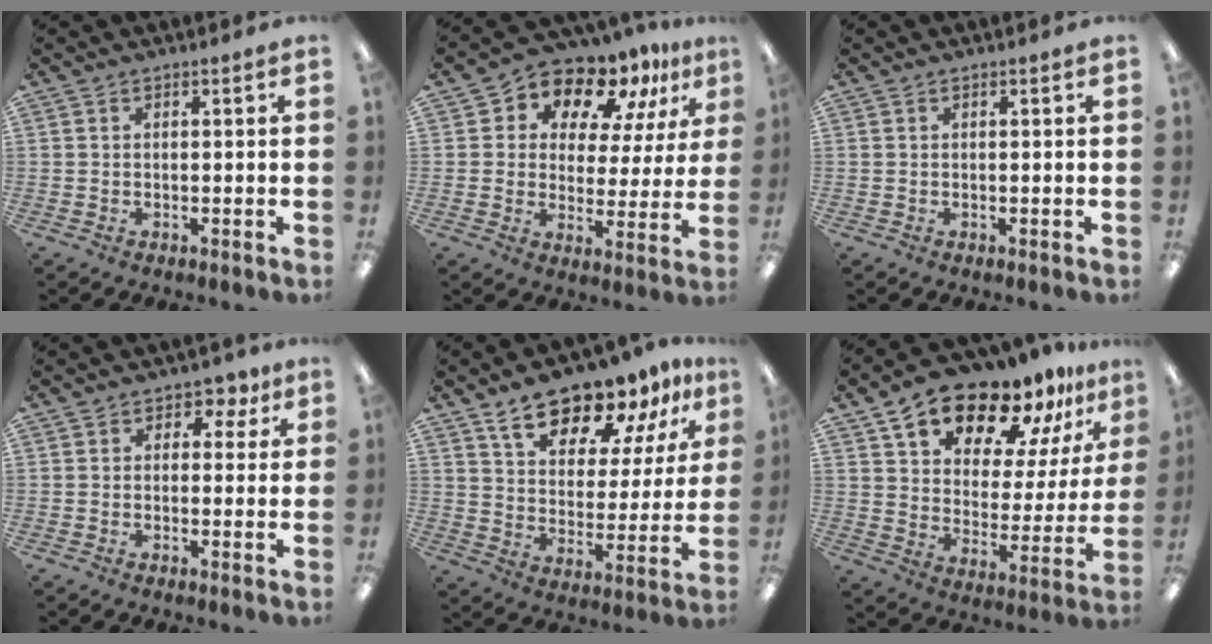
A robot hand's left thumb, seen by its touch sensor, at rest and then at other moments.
{"total": 11.6, "force": [9.3, 5.8, 4.0], "torque": [-0.071, -0.075, 0.162]}
{"total": 0.0}
{"total": 3.0, "force": [1.0, 2.5, 1.2], "torque": [-0.002, -0.001, 0.012]}
{"total": 17.0, "force": [13.1, 7.2, 8.0], "torque": [-0.134, -0.077, 0.230]}
{"total": 17.7, "force": [14.2, 7.6, 7.2], "torque": [-0.122, -0.102, 0.248]}